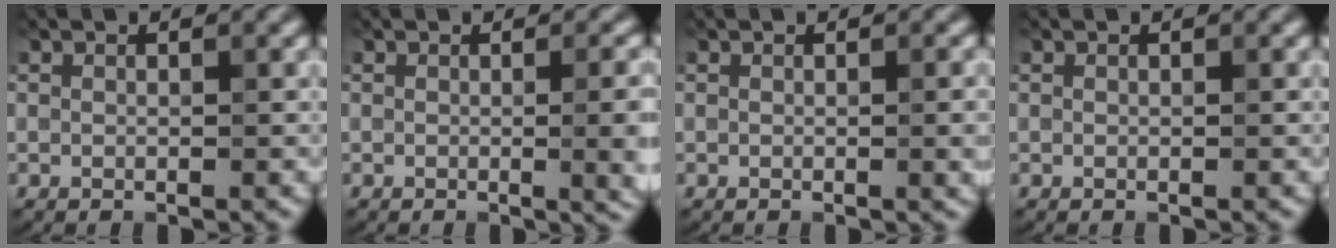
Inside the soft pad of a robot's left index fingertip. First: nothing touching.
{"total": 5.2, "force": [-0.3, 2.2, 4.8], "torque": [-0.036, -0.005, 0.002]}
{"total": 1.8, "force": [-0.1, 0.5, 1.8], "torque": [-0.018, -0.001, -0.003]}
{"total": 0.0}